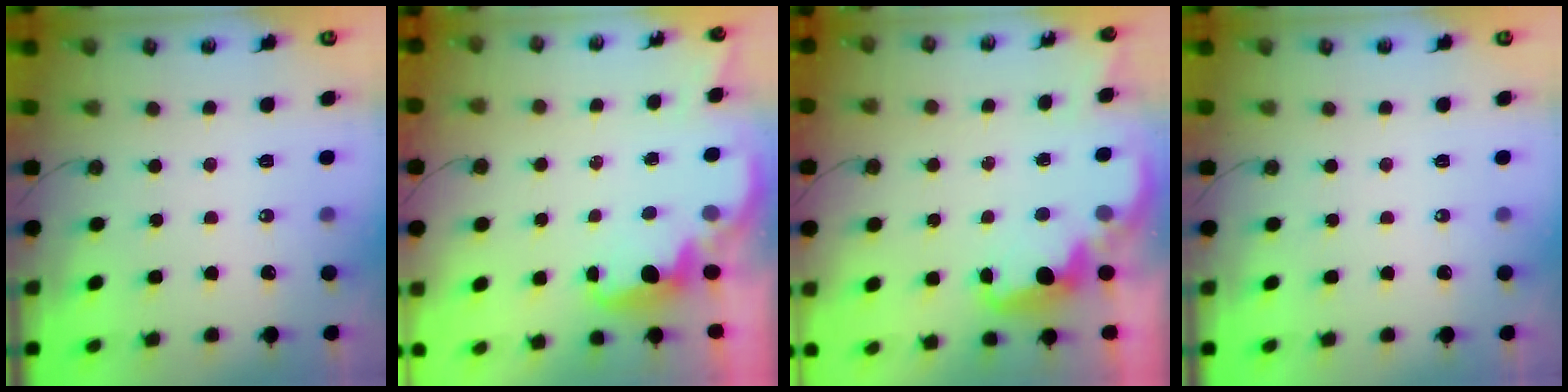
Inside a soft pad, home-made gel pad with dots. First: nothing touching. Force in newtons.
{"total": 1.9, "press": 1.8, "slide": 0.7}
{"total": 2.5, "press": 2.4, "slide": 0.7}
{"total": 0.0}